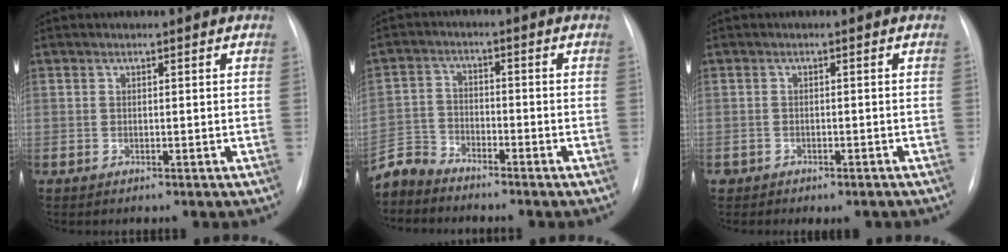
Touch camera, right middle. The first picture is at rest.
{"total": 4.9, "force": [-4.8, 1.0, -0.4], "torque": [0.008, -0.004, -0.099]}
{"total": 2.7, "force": [-2.1, 1.5, 0.5], "torque": [-0.007, 0.006, -0.025]}